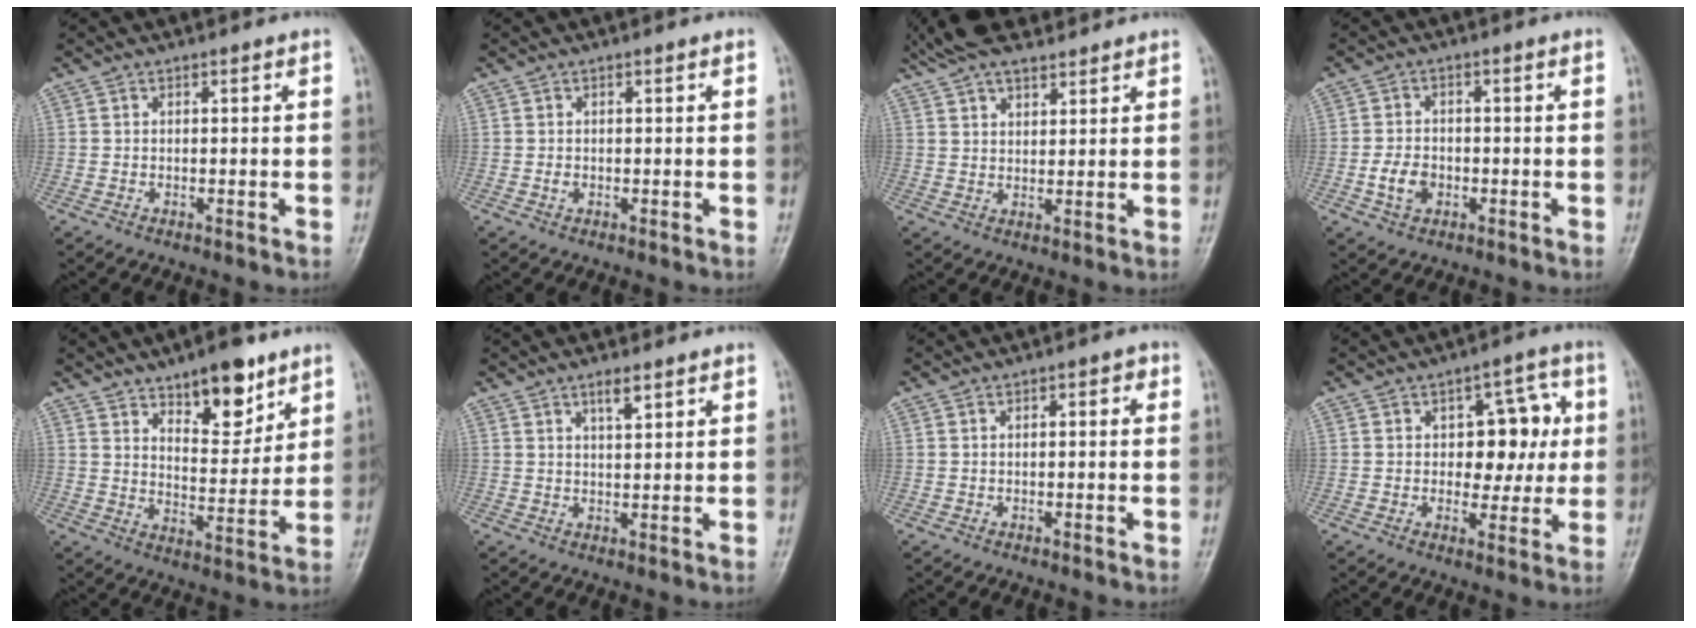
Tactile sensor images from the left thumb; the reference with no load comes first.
{"total": 0.6, "force": [-0.2, 0.5, 0.3], "torque": [-0.005, 0.001, -0.004]}
{"total": 10.3, "force": [8.5, 3.8, 4.5], "torque": [-0.064, 0.001, 0.152]}
{"total": 4.7, "force": [-1.5, 3.4, 2.8], "torque": [-0.044, 0.009, -0.029]}
{"total": 12.1, "force": [7.9, 5.2, 7.6], "torque": [-0.078, -0.053, 0.125]}
{"total": 3.0, "force": [2.1, 0.8, 2.0], "torque": [-0.031, -0.010, 0.035]}
{"total": 1.9, "force": [0.3, 1.0, 1.7], "torque": [-0.016, 0.008, -0.002]}
{"total": 9.9, "force": [1.3, 6.3, 7.5], "torque": [-0.046, 0.007, 0.017]}